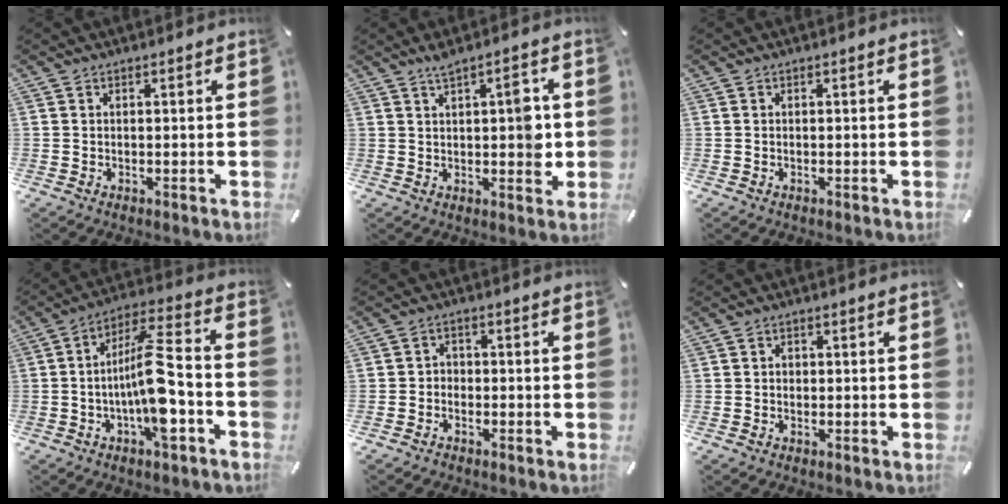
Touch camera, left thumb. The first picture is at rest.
{"total": 7.5, "force": [1.6, 3.2, 6.6], "torque": [-0.081, -0.007, 0.020]}
{"total": 0.0}
{"total": 14.4, "force": [-3.9, 4.3, 13.1], "torque": [-0.235, 0.008, -0.068]}
{"total": 2.8, "force": [-1.7, 2.1, 0.6], "torque": [-0.010, 0.014, -0.037]}
{"total": 1.1, "force": [-0.3, 1.0, 0.5], "torque": [-0.009, 0.005, -0.008]}